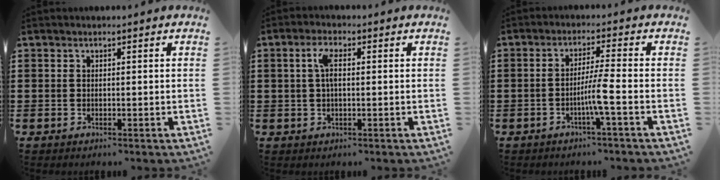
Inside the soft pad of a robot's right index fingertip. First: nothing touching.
{"total": 3.7, "force": [0.5, 1.4, 3.4], "torque": [-0.077, 0.006, 0.004]}
{"total": 4.6, "force": [-1.7, -0.7, 4.2], "torque": [-0.081, -0.013, -0.037]}